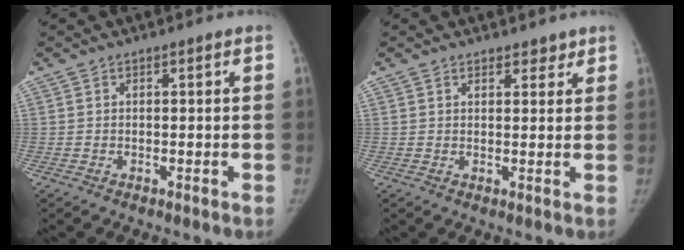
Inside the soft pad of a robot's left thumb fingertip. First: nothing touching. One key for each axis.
{"total": 2.7, "fx": 2.2, "fy": 1.4, "fz": 0.9, "tx": 0.009, "ty": -0.011, "tz": 0.027}